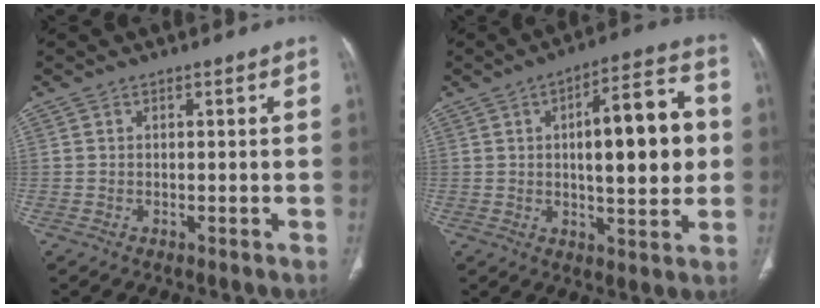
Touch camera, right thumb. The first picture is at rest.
{"total": 16.4, "force": [1.6, 5.9, 15.3], "torque": [-0.192, 0.018, 0.019]}